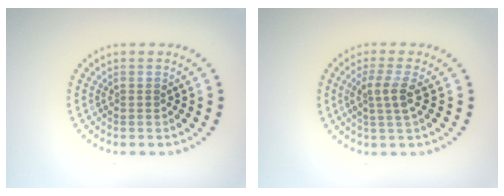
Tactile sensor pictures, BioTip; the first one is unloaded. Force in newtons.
{"total": 2.5, "press": 2.2, "slide": 1.3}